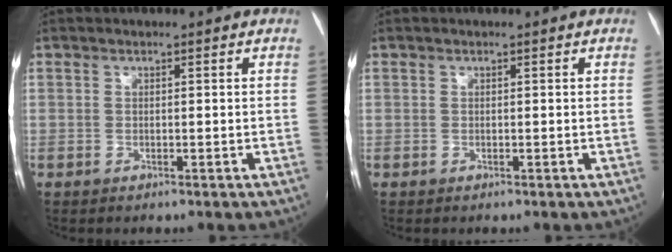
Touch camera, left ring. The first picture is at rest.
{"total": 0.0}